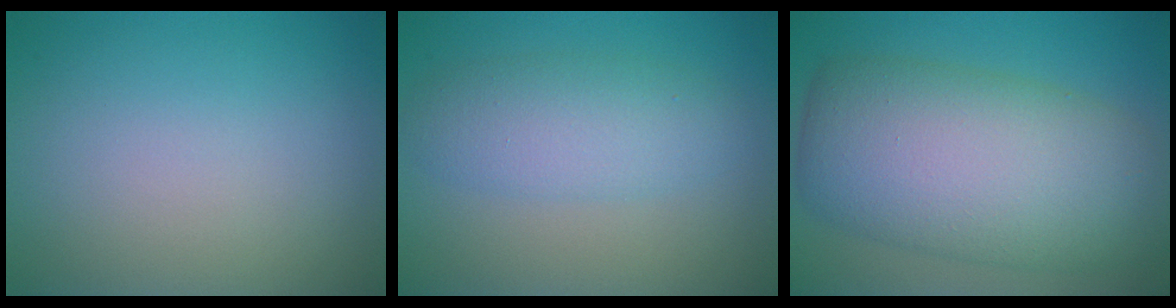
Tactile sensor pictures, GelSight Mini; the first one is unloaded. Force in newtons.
{"total": 4.0, "press": 4.0, "slide": 0.1}
{"total": 11.9, "press": 11.9, "slide": 0.4}